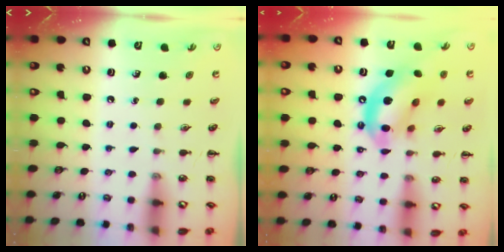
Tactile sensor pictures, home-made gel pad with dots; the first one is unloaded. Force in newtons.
{"total": 14.2, "press": 13.7, "slide": 3.7}